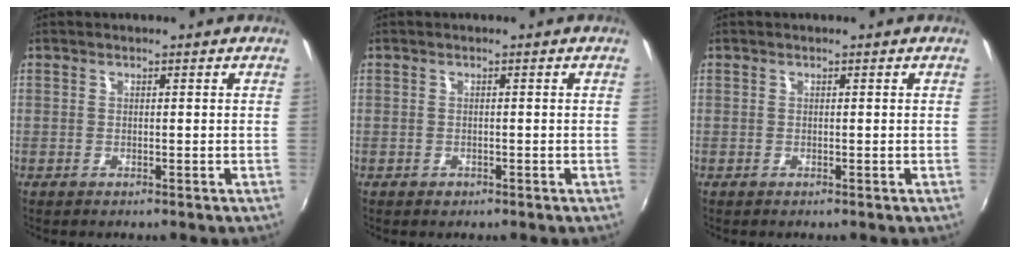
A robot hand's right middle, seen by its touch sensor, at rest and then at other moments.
{"total": 0.9, "force": [-0.6, 0.7, 0.2], "torque": [-0.004, -0.003, -0.008]}
{"total": 0.0}